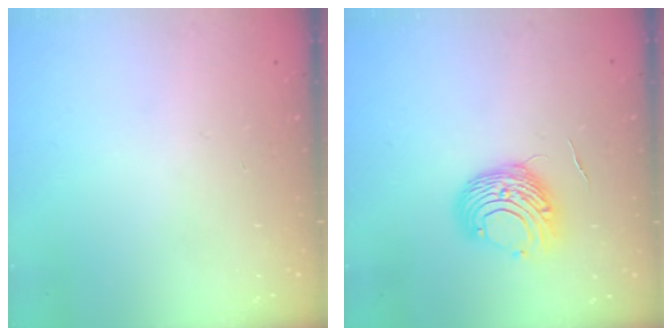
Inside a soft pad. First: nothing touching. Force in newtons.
{"total": 10.2, "press": 10.2, "slide": 0.8}